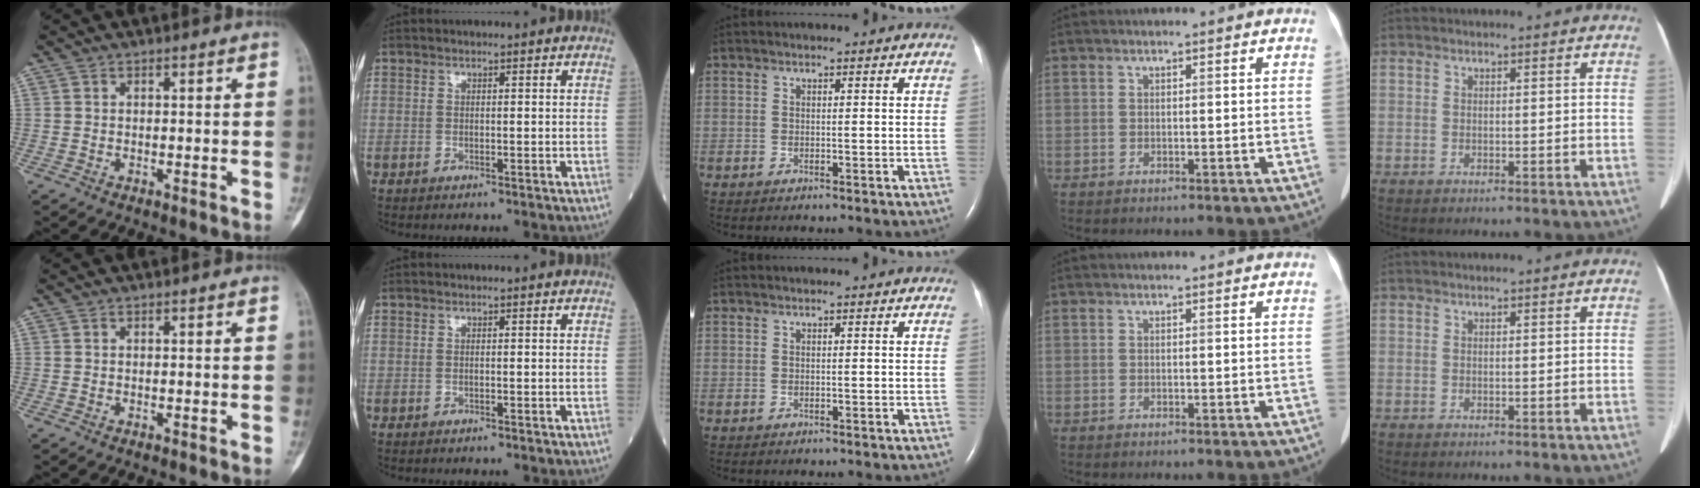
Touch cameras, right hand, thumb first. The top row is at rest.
{}